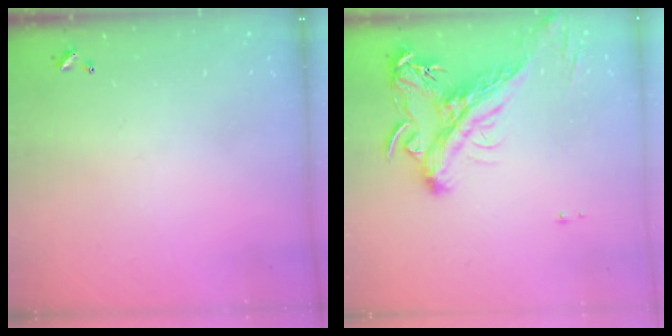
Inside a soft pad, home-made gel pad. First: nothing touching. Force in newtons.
{"total": 4.2, "press": 3.8, "slide": 1.6}